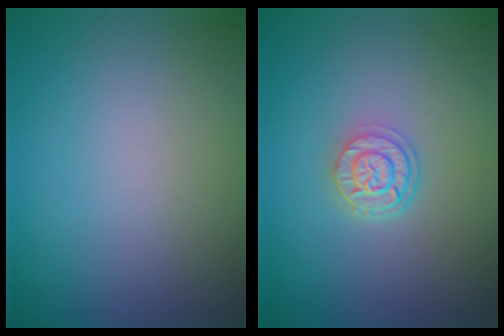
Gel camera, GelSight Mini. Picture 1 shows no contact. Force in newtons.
{"total": 2.7, "press": 2.2, "slide": 1.5}